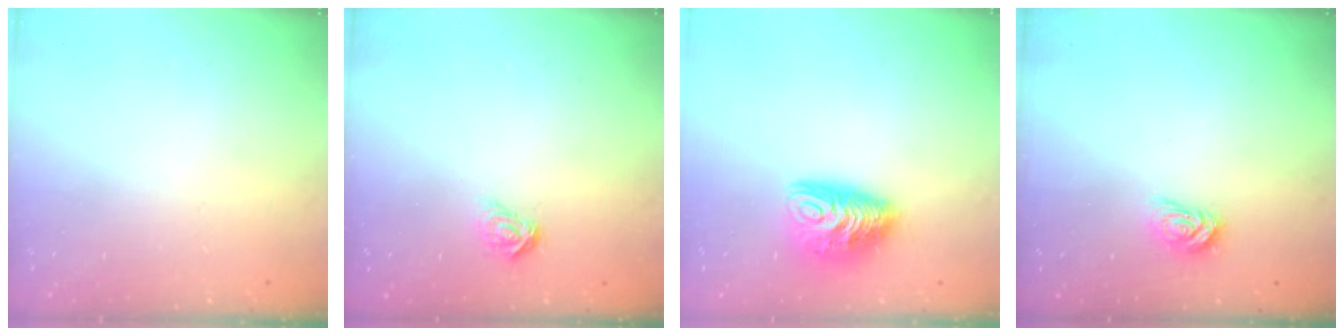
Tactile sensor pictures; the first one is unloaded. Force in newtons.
{"total": 3.9, "press": 3.9, "slide": 0.4}
{"total": 10.4, "press": 10.3, "slide": 1.1}
{"total": 3.9, "press": 3.8, "slide": 0.5}